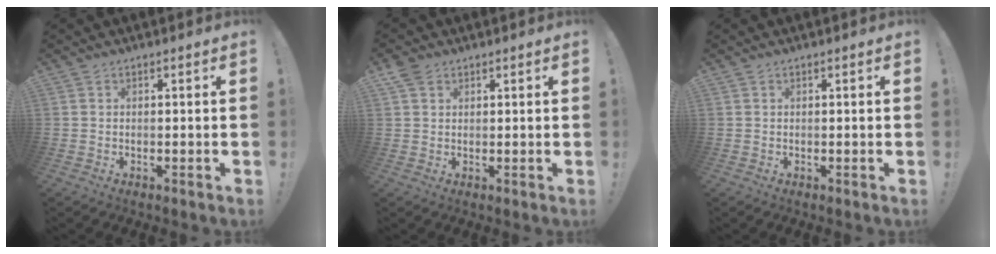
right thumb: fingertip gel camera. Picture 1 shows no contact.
{"total": 3.6, "force": [2.2, 2.4, 1.6], "torque": [-0.027, -0.005, 0.043]}
{"total": 0.0}